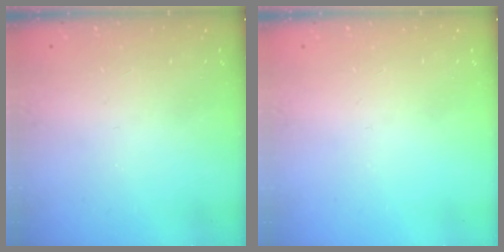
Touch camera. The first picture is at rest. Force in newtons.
{"total": 0.0}